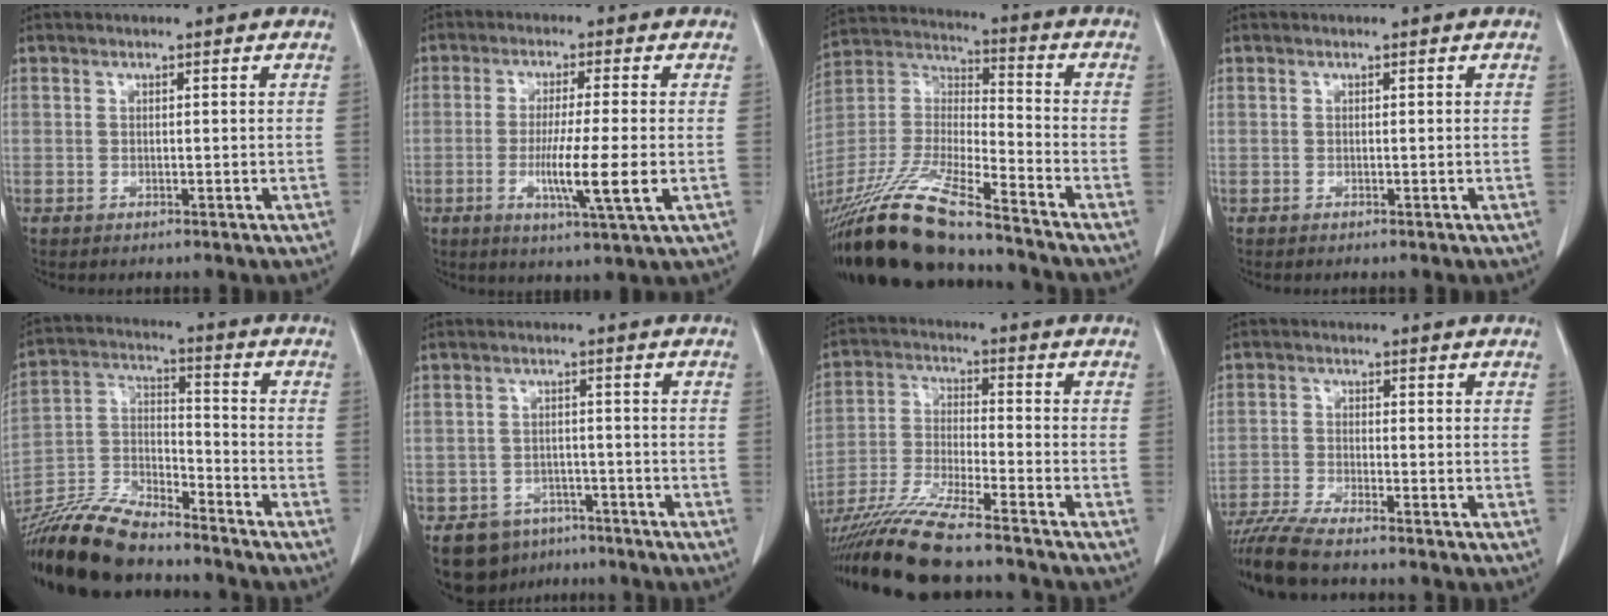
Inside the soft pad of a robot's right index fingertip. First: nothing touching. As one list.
[{"total": 8.7, "force": [-1.7, -0.5, 8.5], "torque": [-0.145, -0.023, -0.032]}, {"total": 20.8, "force": [-17.0, 1.9, 11.8], "torque": [-0.274, -0.035, -0.321]}, {"total": 0.0}, {"total": 16.8, "force": [-14.9, 3.4, 7.1], "torque": [-0.145, -0.003, -0.276]}, {"total": 7.3, "force": [-5.1, 5.1, 1.6], "torque": [-0.020, 0.008, -0.071]}, {"total": 16.7, "force": [-14.0, 0.7, 9.1], "torque": [-0.191, -0.039, -0.253]}, {"total": 8.1, "force": [-7.2, -0.3, 3.8], "torque": [-0.062, -0.021, -0.128]}]